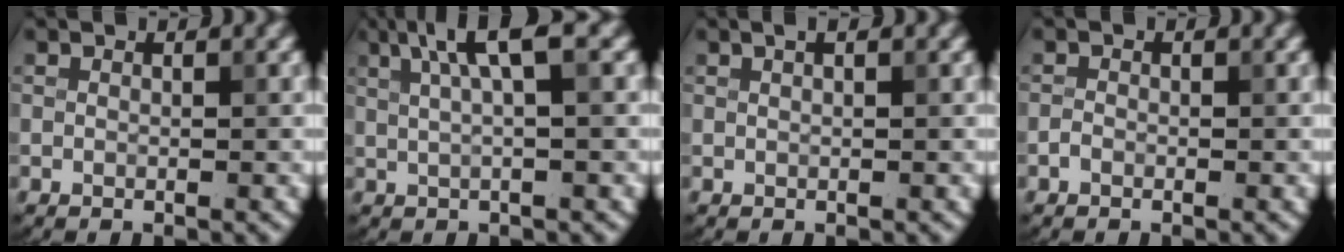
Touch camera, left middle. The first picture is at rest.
{"total": 4.7, "force": [1.9, 0.9, 4.2], "torque": [-0.067, 0.008, 0.030]}
{"total": 0.8, "force": [0.5, 0.2, 0.6], "torque": [-0.010, 0.001, 0.007]}
{"total": 0.6, "force": [-0.4, 0.4, 0.3], "torque": [-0.004, -0.001, -0.011]}